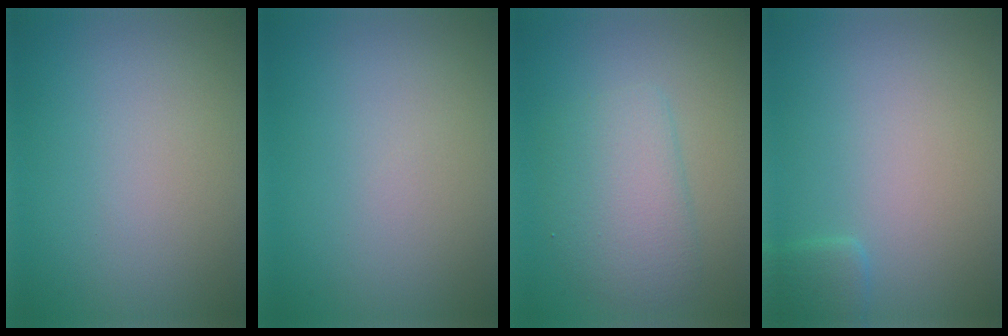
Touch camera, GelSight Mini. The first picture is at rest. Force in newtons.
{"total": 0.0}
{"total": 4.2, "press": 4.2, "slide": 0.0}
{"total": 1.3, "press": 1.3, "slide": 0.2}